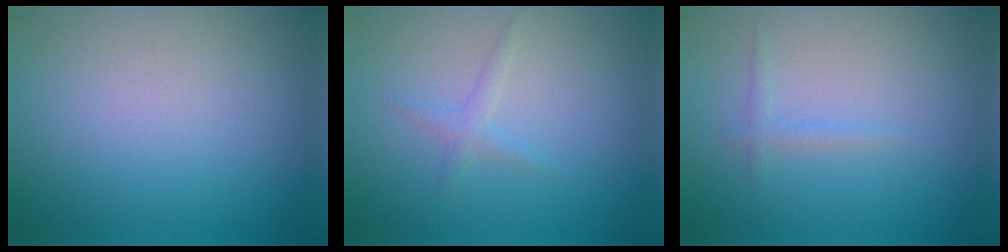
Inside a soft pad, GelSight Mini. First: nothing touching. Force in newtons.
{"total": 1.2, "press": 1.2, "slide": 0.1}
{"total": 0.8, "press": 0.8, "slide": 0.0}